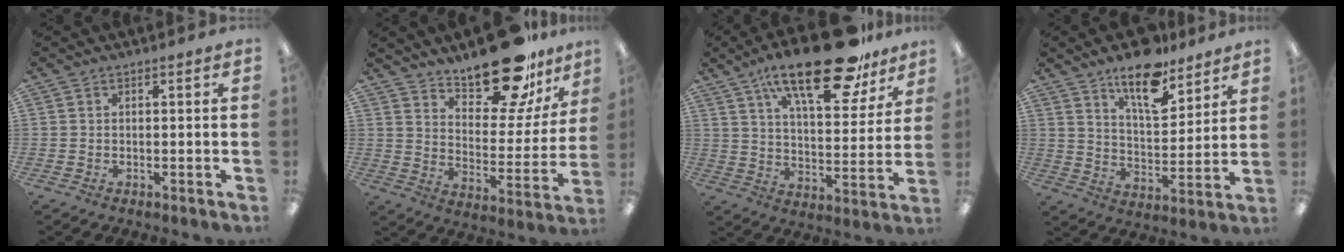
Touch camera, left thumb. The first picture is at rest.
{"total": 19.9, "force": [16.1, 6.9, 9.4], "torque": [-0.141, -0.113, 0.275]}
{"total": 23.6, "force": [15.9, 8.4, 15.3], "torque": [-0.229, -0.090, 0.261]}
{"total": 13.6, "force": [10.5, 5.0, 7.0], "torque": [-0.109, -0.062, 0.184]}